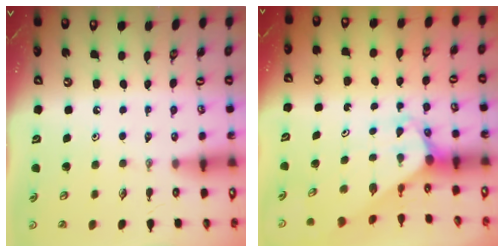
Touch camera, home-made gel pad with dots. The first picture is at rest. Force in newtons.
{"total": 3.2, "press": 3.2, "slide": 0.2}